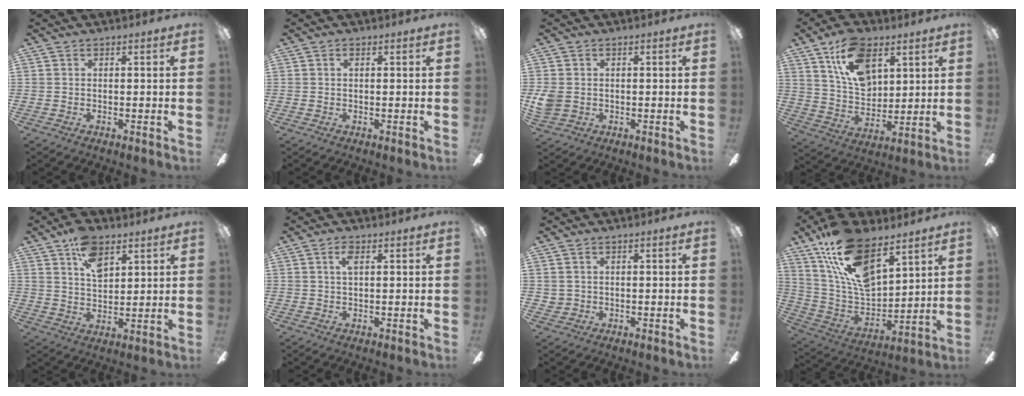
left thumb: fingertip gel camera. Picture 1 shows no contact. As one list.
[{"total": 0.7, "force": [0.3, 0.3, 0.6], "torque": [-0.012, 0.002, 0.005]}, {"total": 4.0, "force": [0.3, 3.4, 2.1], "torque": [-0.052, 0.004, 0.007]}, {"total": 15.1, "force": [8.5, 8.7, 8.9], "torque": [-0.160, -0.018, 0.161]}, {"total": 9.9, "force": [5.9, 5.3, 6.0], "torque": [-0.098, -0.016, 0.105]}, {"total": 2.7, "force": [1.4, 1.1, 2.1], "torque": [-0.040, 0.002, 0.022]}, {"total": 1.7, "force": [0.8, 1.5, 0.2], "torque": [-0.006, 0.002, 0.015]}, {"total": 19.6, "force": [12.6, 8.6, 12.3], "torque": [-0.253, -0.076, 0.222]}]